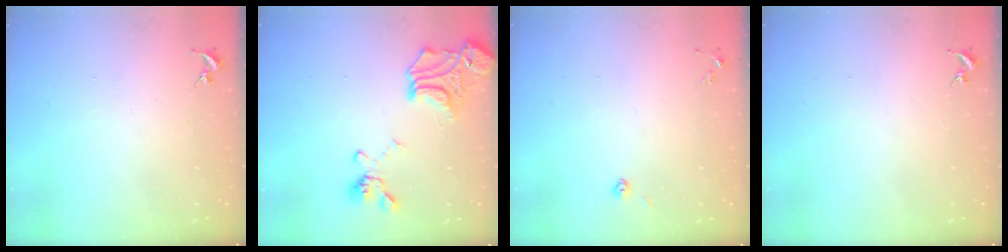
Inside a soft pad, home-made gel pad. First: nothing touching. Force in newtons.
{"total": 19.3, "press": 19.2, "slide": 2.0}
{"total": 2.9, "press": 2.8, "slide": 1.0}
{"total": 0.0}